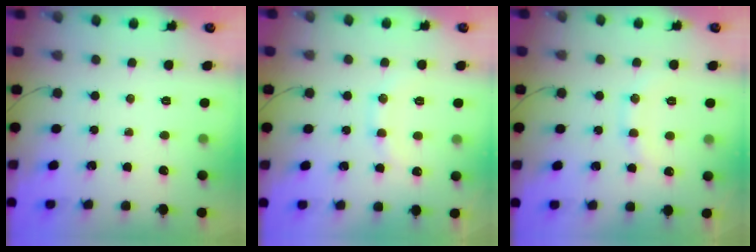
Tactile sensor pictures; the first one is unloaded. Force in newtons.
{"total": 9.7, "press": 9.7, "slide": 1.1}
{"total": 9.7, "press": 9.7, "slide": 1.1}